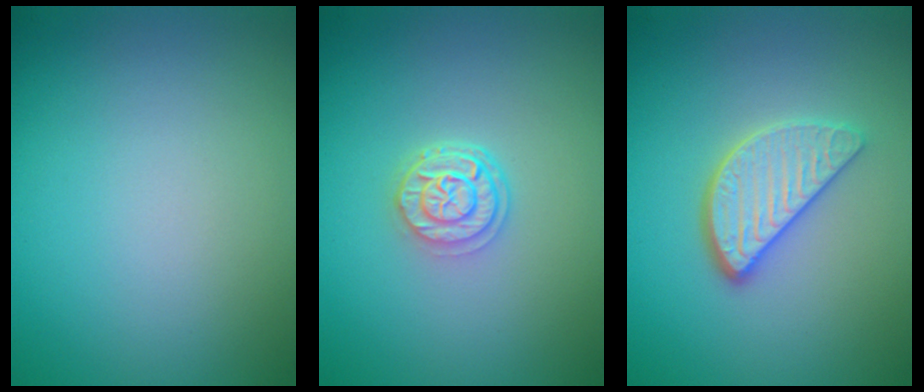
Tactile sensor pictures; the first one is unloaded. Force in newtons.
{"total": 2.6, "press": 2.1, "slide": 1.5}
{"total": 3.5, "press": 2.9, "slide": 2.0}